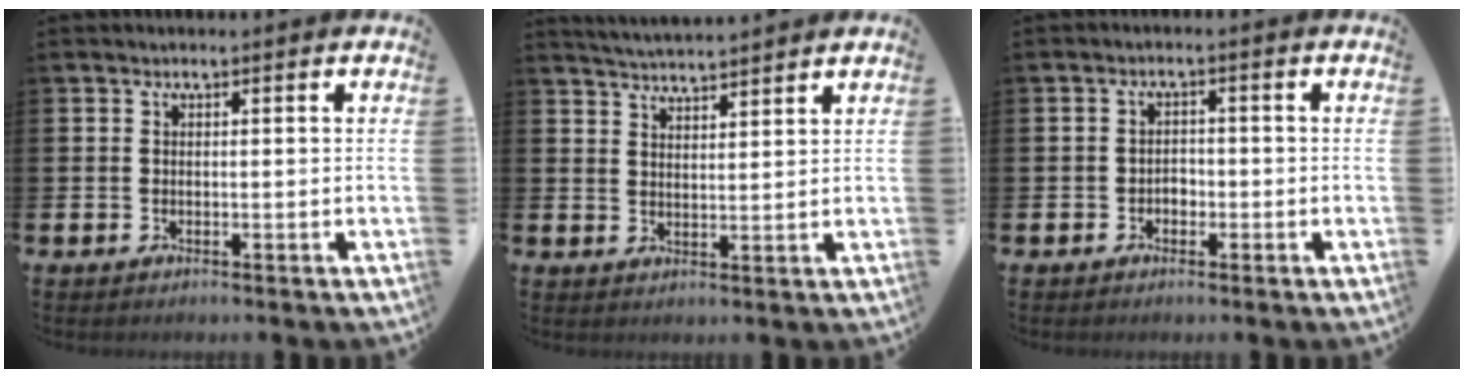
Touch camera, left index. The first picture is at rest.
{"total": 3.9, "force": [3.9, -0.3, 0.1], "torque": [-0.012, -0.022, 0.071]}
{"total": 1.5, "force": [-0.9, 1.2, 0.5], "torque": [-0.006, 0.000, -0.021]}